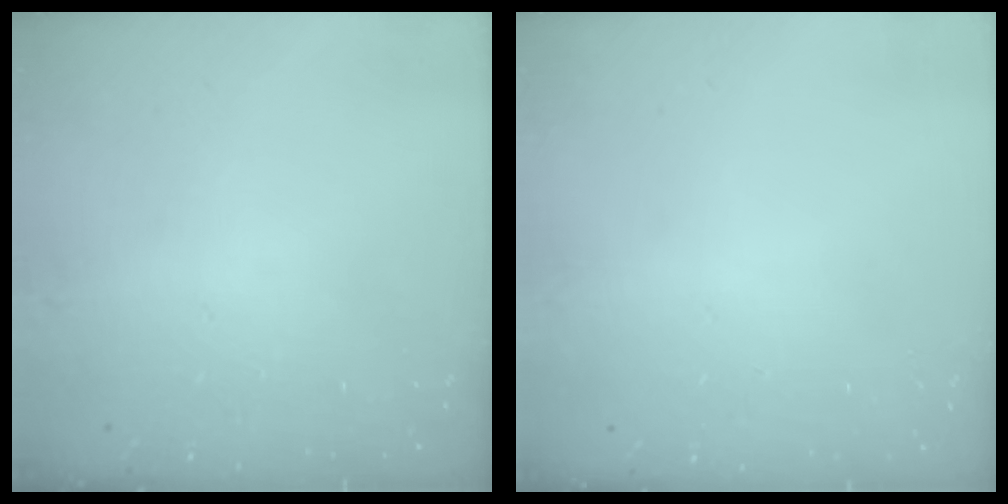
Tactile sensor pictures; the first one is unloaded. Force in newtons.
{"total": 0.0}